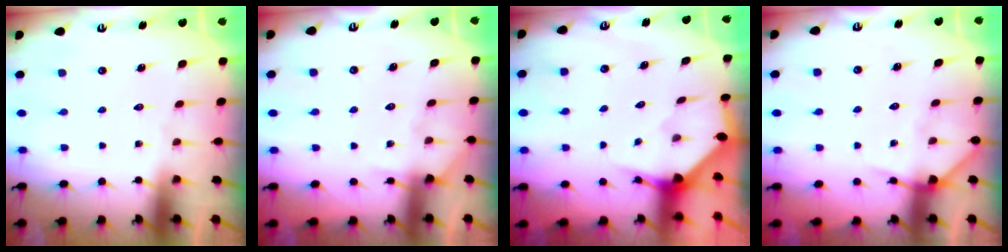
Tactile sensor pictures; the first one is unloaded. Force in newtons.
{"total": 6.1, "press": 6.1, "slide": 0.6}
{"total": 2.8, "press": 2.8, "slide": 0.3}
{"total": 5.2, "press": 5.2, "slide": 0.5}